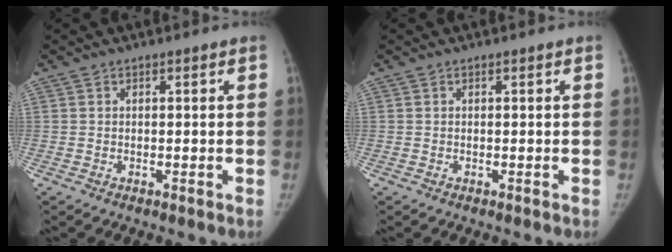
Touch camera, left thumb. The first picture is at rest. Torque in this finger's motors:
{"motor_torque": [0.00, 0.00, 0.17, -0.12, 0.00]}